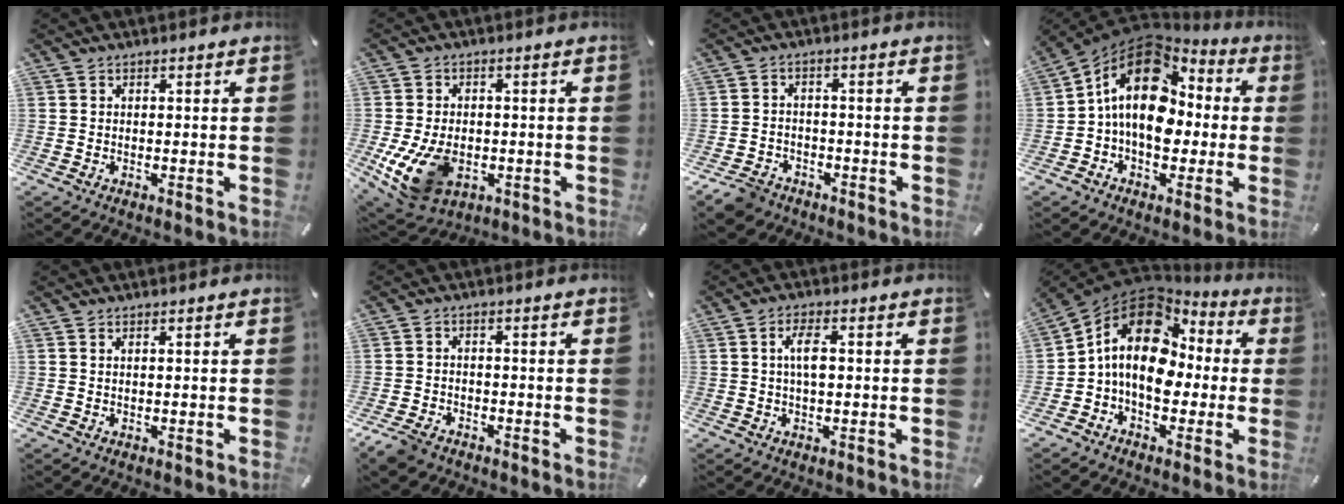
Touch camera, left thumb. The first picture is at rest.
{"total": 12.9, "force": [-3.5, 9.0, 8.6], "torque": [-0.168, 0.003, -0.056]}
{"total": 4.9, "force": [-3.8, 2.9, 1.1], "torque": [-0.035, 0.016, -0.076]}
{"total": 17.7, "force": [1.5, 12.8, 12.1], "torque": [-0.219, 0.004, 0.024]}
{"total": 0.6, "force": [0.4, 0.0, 0.5], "torque": [-0.009, -0.001, 0.007]}
{"total": 3.9, "force": [-3.1, 2.1, 1.2], "torque": [-0.038, 0.011, -0.062]}
{"total": 4.4, "force": [0.4, 1.9, 4.0], "torque": [-0.081, 0.008, 0.004]}
{"total": 15.9, "force": [0.1, 12.2, 10.2], "torque": [-0.201, 0.011, -0.001]}